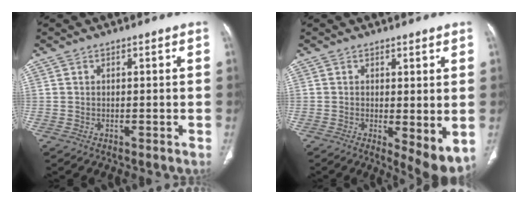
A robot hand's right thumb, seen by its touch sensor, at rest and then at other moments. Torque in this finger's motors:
{"motor_torque": [0.19, 0.23, 0.02, -0.10, 0.03]}